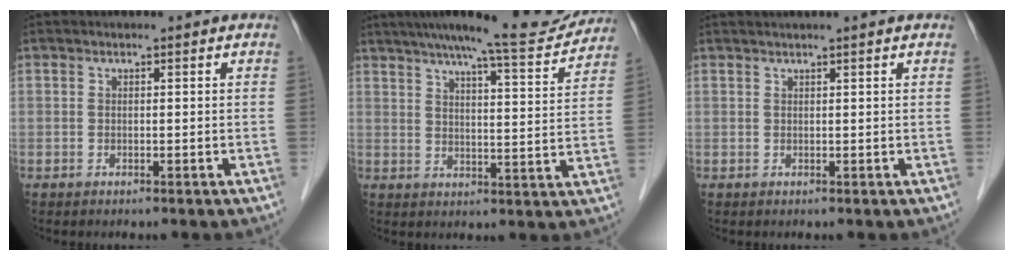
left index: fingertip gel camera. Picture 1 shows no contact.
{"total": 14.6, "force": [13.4, 0.9, 5.9], "torque": [-0.086, -0.007, 0.177]}
{"total": 2.4, "force": [2.0, -0.6, 1.2], "torque": [-0.015, 0.021, 0.041]}